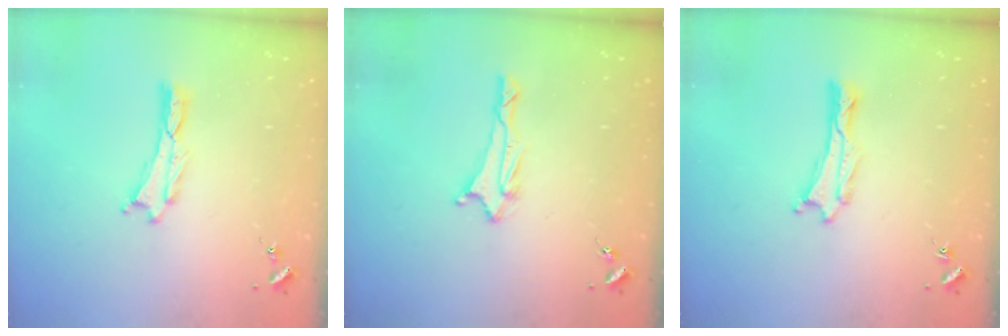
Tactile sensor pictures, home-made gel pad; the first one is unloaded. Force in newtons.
{"total": 1.7, "press": 1.6, "slide": 0.6}
{"total": 0.0}